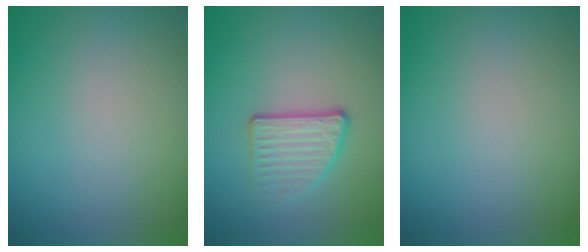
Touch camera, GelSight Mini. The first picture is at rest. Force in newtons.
{"total": 2.8, "press": 2.3, "slide": 1.5}
{"total": 0.0}